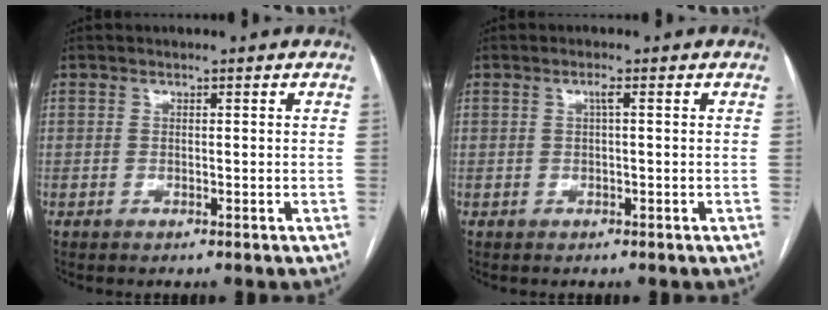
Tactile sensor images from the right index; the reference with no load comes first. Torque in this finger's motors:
{"motor_torque": [0.11, 0.16, 0.00, 0.03]}